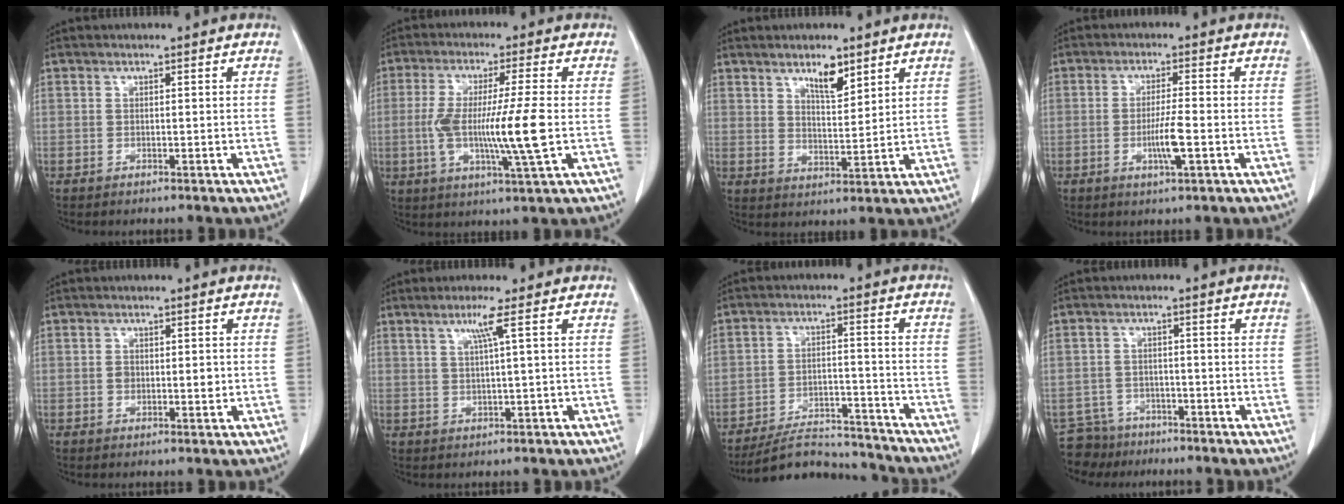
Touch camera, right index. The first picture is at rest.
{"total": 12.1, "force": [-1.4, 0.2, 12.0], "torque": [-0.230, -0.008, -0.027]}
{"total": 5.5, "force": [3.7, 1.7, 3.7], "torque": [-0.066, -0.005, 0.066]}
{"total": 5.2, "force": [-1.5, 0.2, 5.0], "torque": [-0.095, -0.008, -0.027]}
{"total": 3.1, "force": [-0.1, 1.8, 2.4], "torque": [-0.042, 0.002, 0.002]}
{"total": 3.6, "force": [1.6, -0.9, 3.2], "torque": [-0.064, -0.005, 0.031]}
{"total": 11.9, "force": [-11.5, 2.7, 1.7], "torque": [-0.016, 0.018, -0.176]}
{"total": 5.7, "force": [-4.5, 3.5, -0.7], "torque": [0.017, 0.005, -0.078]}